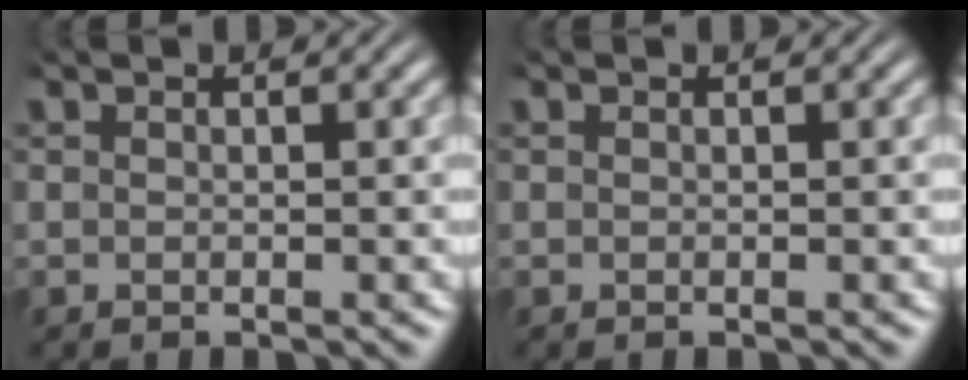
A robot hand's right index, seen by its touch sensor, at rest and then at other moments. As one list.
[{"total": 0.0}]